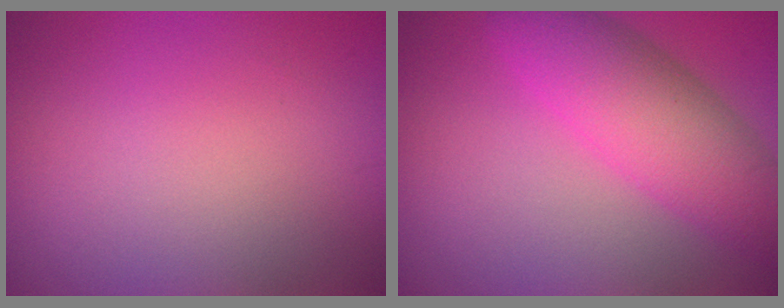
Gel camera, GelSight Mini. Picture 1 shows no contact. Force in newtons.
{"total": 7.3, "press": 7.3, "slide": 0.0}